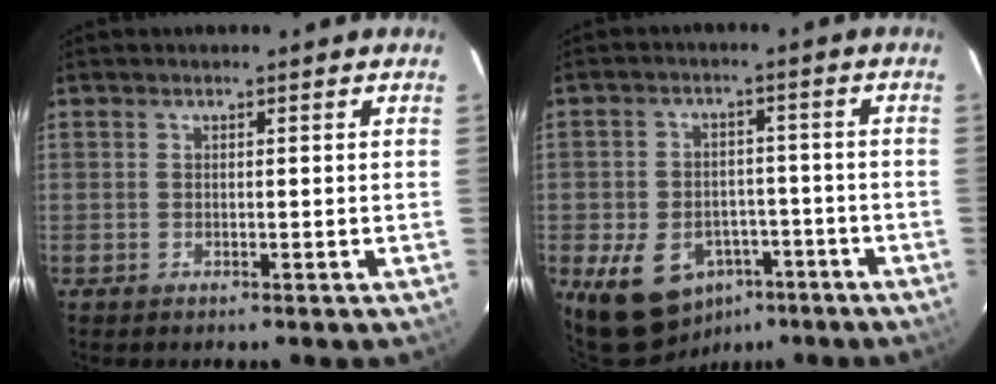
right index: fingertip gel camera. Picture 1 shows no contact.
{"total": 12.2, "force": [-6.4, 8.9, 5.5], "torque": [-0.127, 0.016, -0.073]}